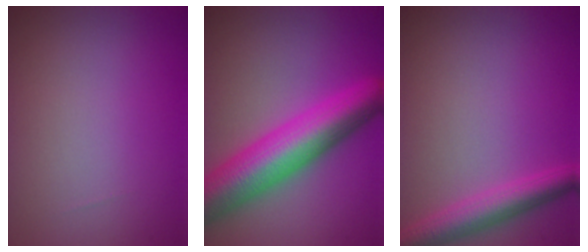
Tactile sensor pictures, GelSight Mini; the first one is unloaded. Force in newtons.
{"total": 9.7, "press": 9.7, "slide": 0.2}
{"total": 3.8, "press": 3.8, "slide": 0.1}